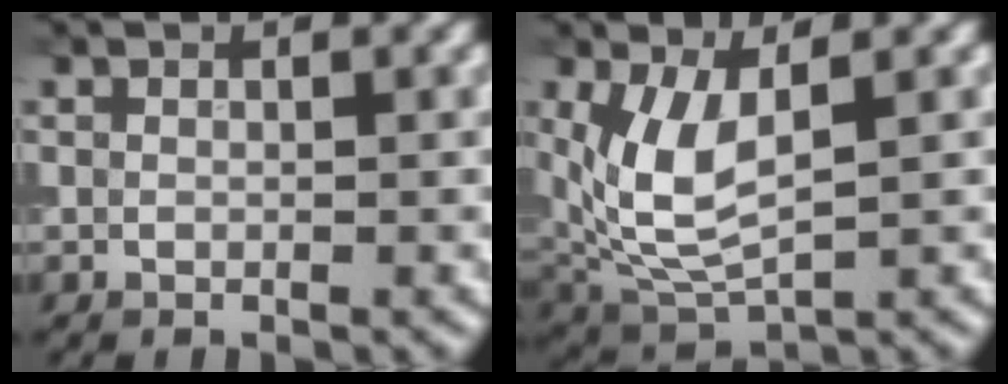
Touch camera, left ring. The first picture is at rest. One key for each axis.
{"total": 6.3, "fx": 1.2, "fy": 3.0, "fz": 5.3, "tx": -0.132, "ty": -0.007, "tz": 0.029}